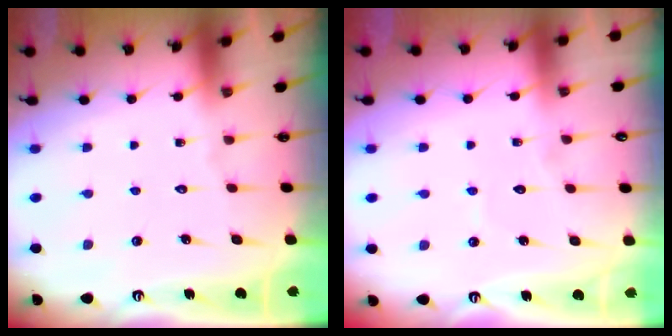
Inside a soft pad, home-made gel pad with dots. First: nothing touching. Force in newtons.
{"total": 3.4, "press": 3.4, "slide": 0.1}